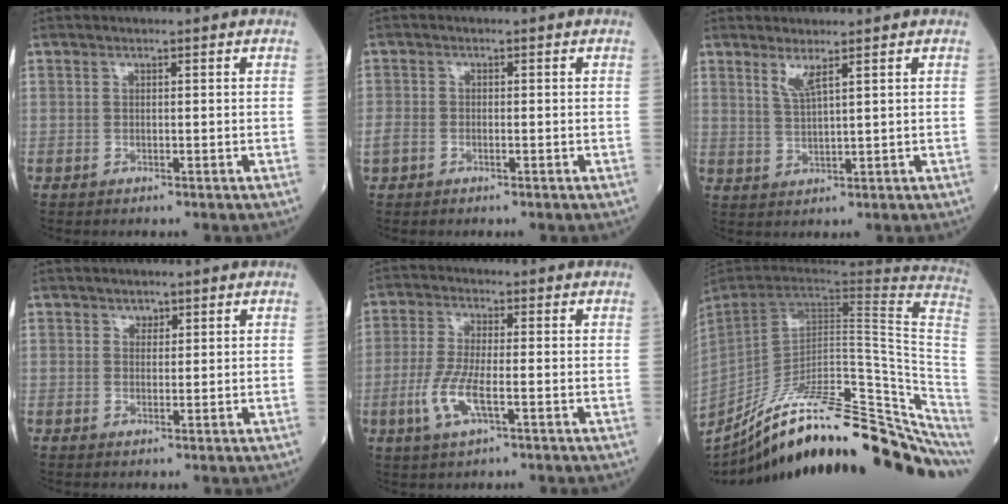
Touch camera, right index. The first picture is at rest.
{"total": 2.3, "force": [-1.1, 1.6, 1.3], "torque": [-0.039, 0.002, -0.018]}
{"total": 2.7, "force": [1.8, -0.2, 2.0], "torque": [-0.045, -0.009, 0.041]}
{"total": 1.1, "force": [0.8, 0.7, 0.3], "torque": [0.000, -0.004, 0.012]}
{"total": 6.5, "force": [-2.1, 1.3, 6.0], "torque": [-0.135, -0.009, -0.042]}
{"total": 34.1, "force": [-25.7, 5.5, 21.7], "torque": [-0.250, -0.018, -0.366]}